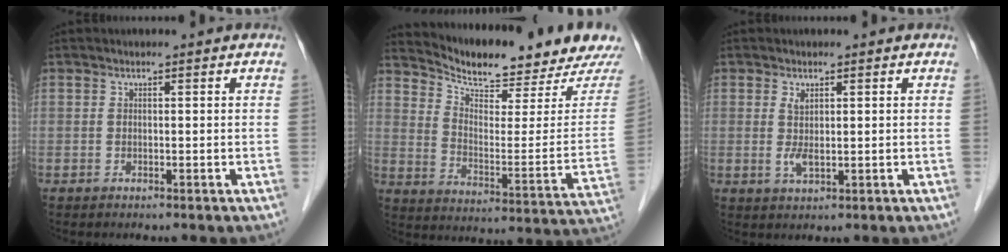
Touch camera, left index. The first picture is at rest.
{"total": 17.1, "force": [16.3, 0.4, 5.3], "torque": [-0.097, -0.074, 0.229]}
{"total": 2.5, "force": [0.6, 0.9, 2.3], "torque": [-0.050, -0.002, 0.016]}